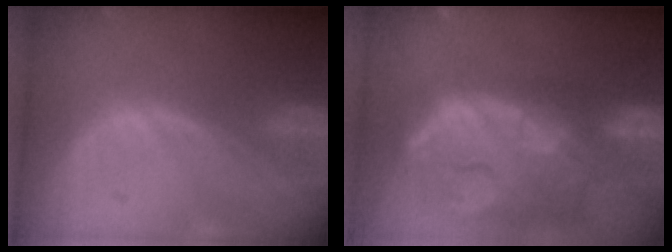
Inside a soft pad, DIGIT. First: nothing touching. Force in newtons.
{"total": 14.8, "press": 12.1, "slide": 8.6}